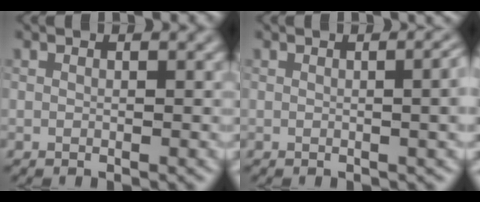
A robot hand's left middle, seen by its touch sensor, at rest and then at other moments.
{"total": 4.8, "force": [0.2, 2.1, 4.3], "torque": [-0.025, 0.010, 0.002]}